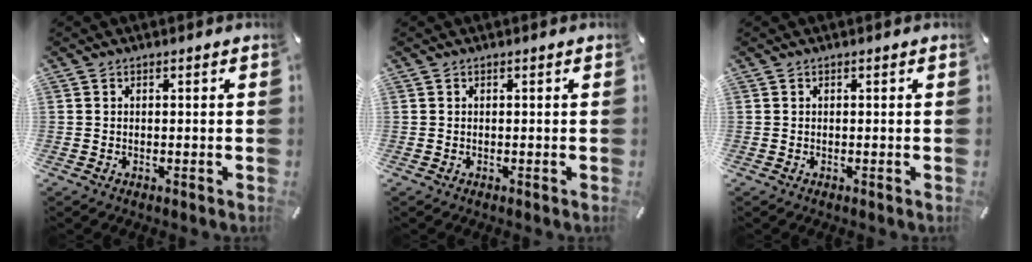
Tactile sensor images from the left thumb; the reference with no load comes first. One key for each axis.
{"total": 0.0}
{"total": 0.0}